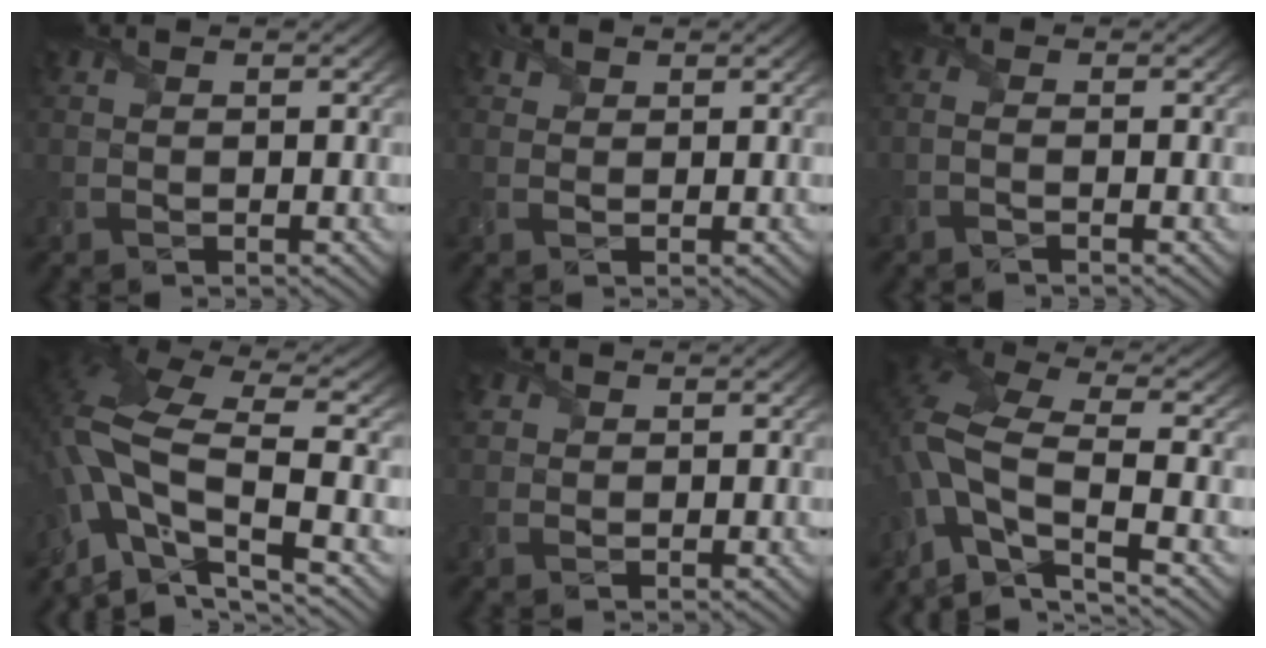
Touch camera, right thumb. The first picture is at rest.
{"total": 1.5, "force": [1.2, 0.8, 0.2], "torque": [-0.004, 0.006, 0.023]}
{"total": 1.1, "force": [-0.8, 0.1, 0.7], "torque": [-0.017, 0.000, -0.022]}
{"total": 13.6, "force": [-4.7, 5.2, 11.7], "torque": [-0.266, -0.014, -0.086]}
{"total": 1.6, "force": [0.8, 1.4, 0.4], "torque": [-0.016, 0.002, 0.016]}
{"total": 10.3, "force": [-4.4, 4.1, 8.4], "torque": [-0.195, -0.014, -0.096]}